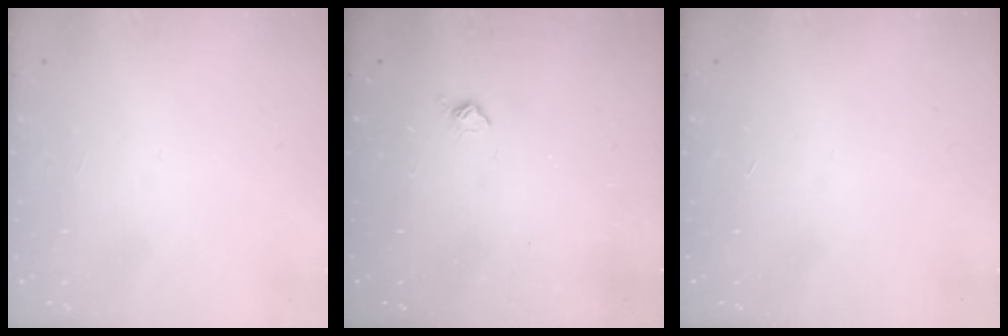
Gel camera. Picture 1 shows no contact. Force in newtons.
{"total": 5.0, "press": 5.0, "slide": 0.8}
{"total": 0.0}